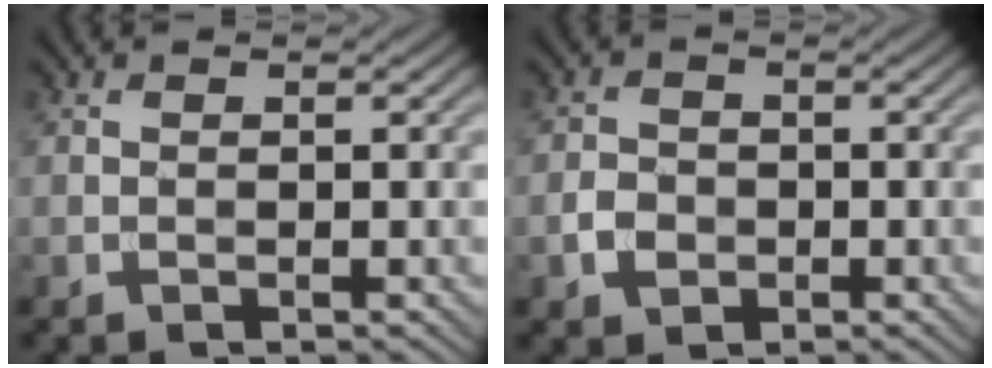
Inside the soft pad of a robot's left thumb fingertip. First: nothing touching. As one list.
[{"total": 2.6, "force": [-0.9, 2.1, 1.1], "torque": [-0.021, -0.002, -0.023]}]